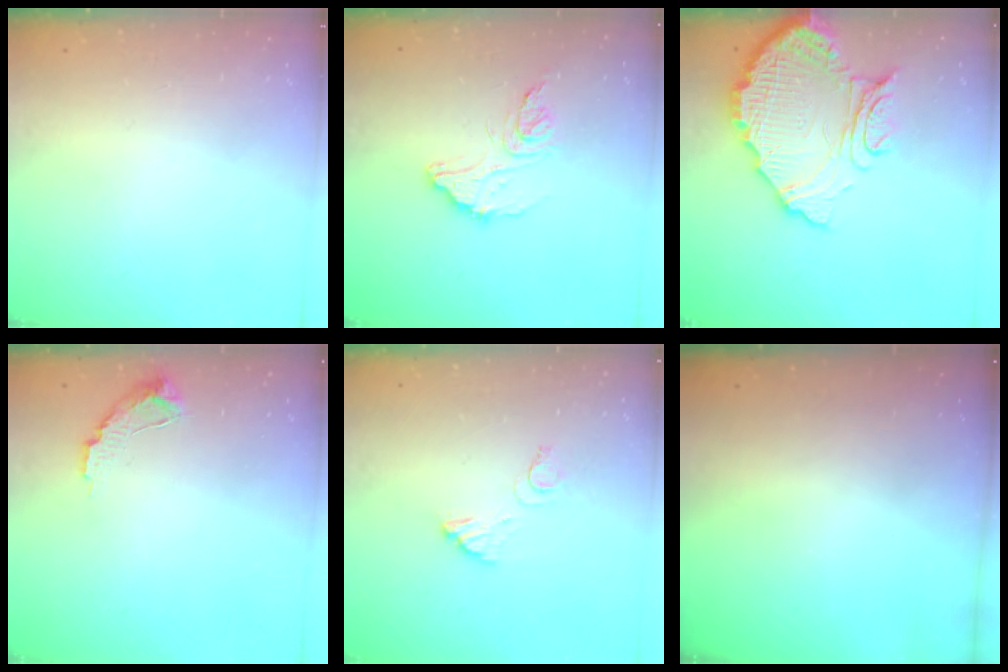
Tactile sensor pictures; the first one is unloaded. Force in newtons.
{"total": 13.1, "press": 13.1, "slide": 0.5}
{"total": 14.9, "press": 14.8, "slide": 1.4}
{"total": 7.7, "press": 7.7, "slide": 0.4}
{"total": 4.1, "press": 4.1, "slide": 0.2}
{"total": 3.0, "press": 3.0, "slide": 0.1}